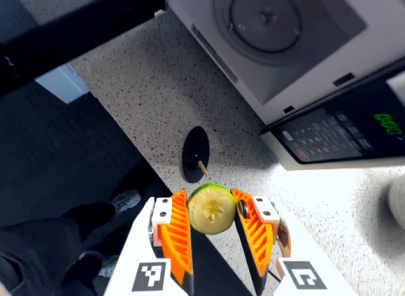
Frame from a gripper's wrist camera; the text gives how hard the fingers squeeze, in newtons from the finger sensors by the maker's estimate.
{"total": 11.1, "left": 10.9, "right": 11.3}